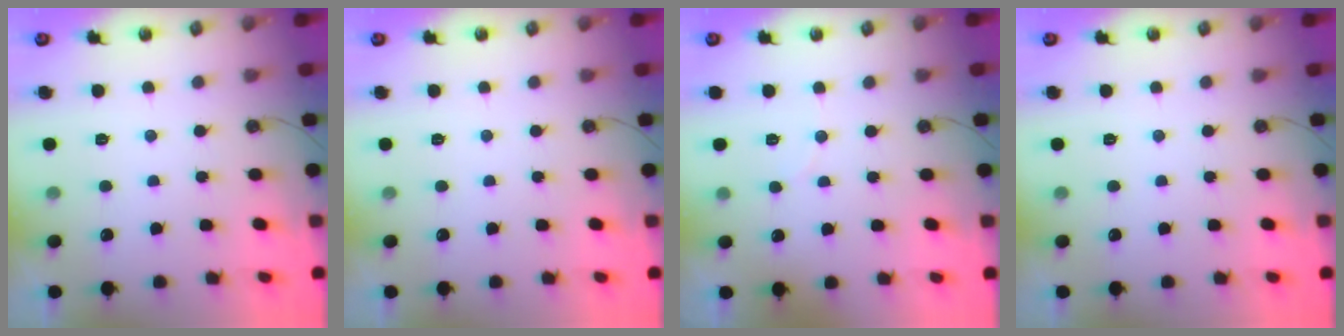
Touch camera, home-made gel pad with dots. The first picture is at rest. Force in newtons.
{"total": 0.0}
{"total": 2.4, "press": 2.3, "slide": 0.7}
{"total": 0.0}